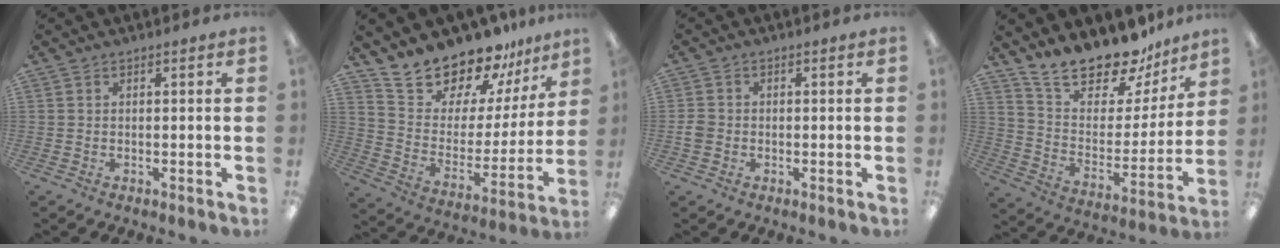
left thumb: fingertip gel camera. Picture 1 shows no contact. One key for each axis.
{"total": 18.3, "fx": 17.0, "fy": 6.0, "fz": 3.0, "tx": -0.072, "ty": -0.152, "tz": 0.309}
{"total": 2.4, "fx": -0.5, "fy": 2.1, "fz": 1.1, "tx": -0.018, "ty": 0.004, "tz": -0.010}
{"total": 18.6, "fx": 16.6, "fy": 6.3, "fz": 5.6, "tx": -0.099, "ty": -0.135, "tz": 0.294}